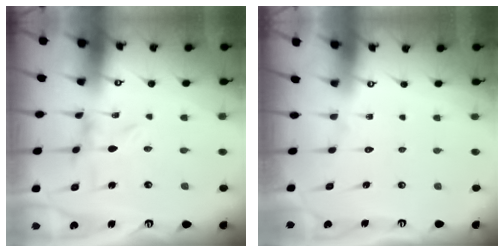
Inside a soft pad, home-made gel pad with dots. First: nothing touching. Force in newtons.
{"total": 1.6, "press": 1.5, "slide": 0.1}